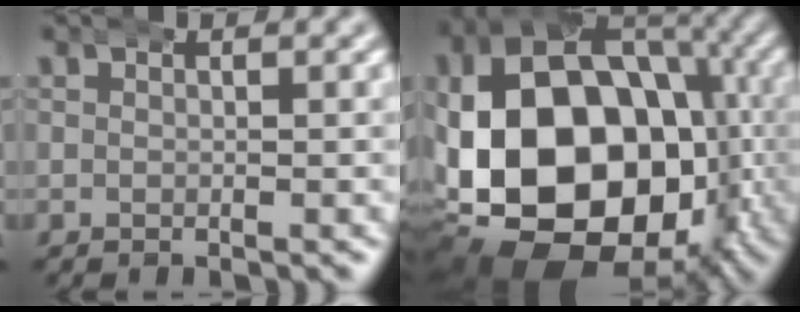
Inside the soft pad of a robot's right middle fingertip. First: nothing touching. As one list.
[{"total": 28.1, "force": [-4.6, 20.0, 19.2], "torque": [-0.386, -0.091, -0.033]}]